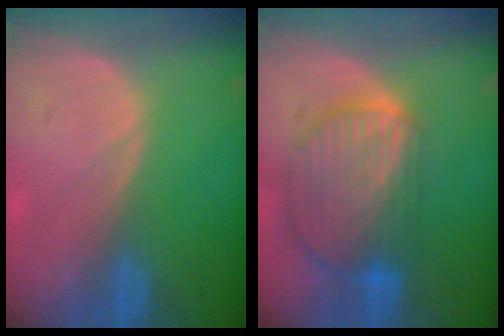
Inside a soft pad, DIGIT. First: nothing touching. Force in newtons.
{"total": 10.0, "press": 8.6, "slide": 5.2}